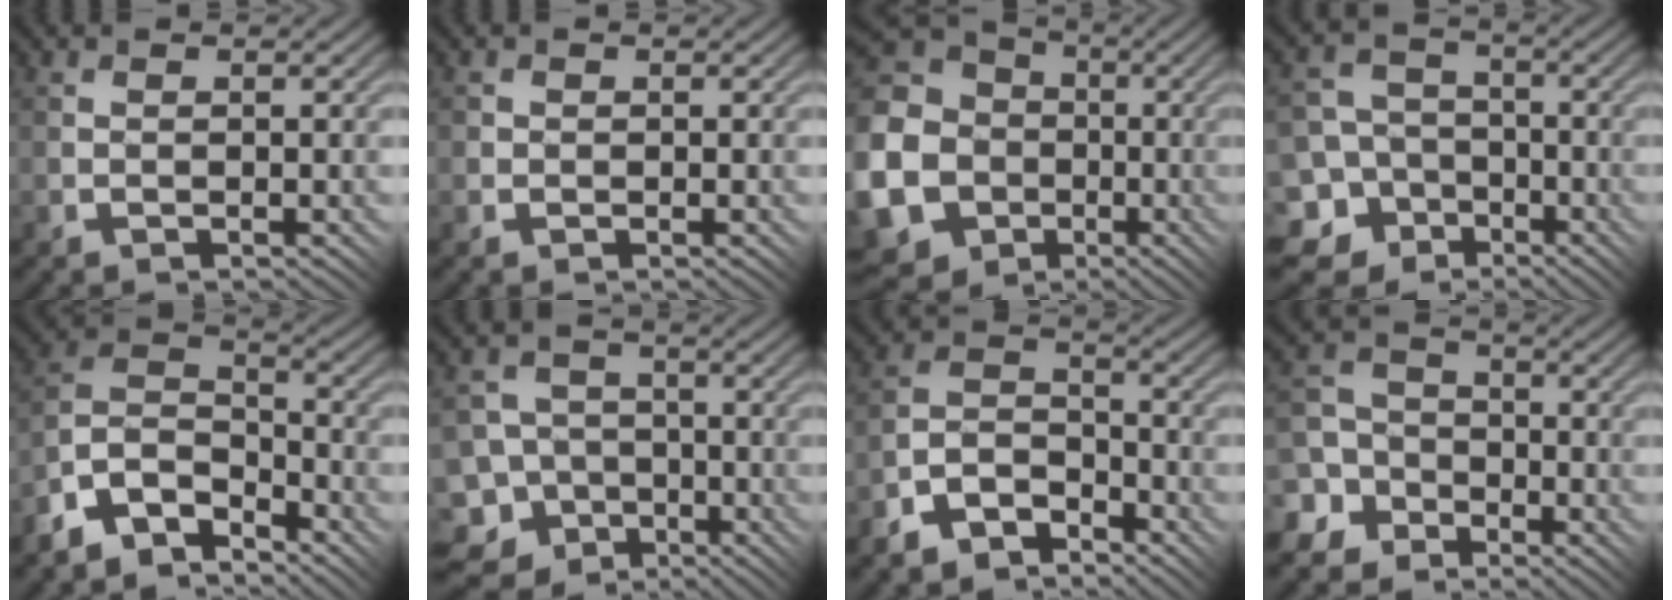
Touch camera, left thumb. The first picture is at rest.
{"total": 1.0, "force": [0.1, 0.9, -0.2], "torque": [0.002, 0.001, 0.000]}
{"total": 23.0, "force": [-5.1, 21.2, 7.3], "torque": [-0.257, -0.021, -0.116]}
{"total": 10.5, "force": [-4.4, 9.2, 2.3], "torque": [-0.096, -0.013, -0.097]}
{"total": 9.0, "force": [-7.1, 4.2, 3.8], "torque": [-0.071, 0.004, -0.152]}
{"total": 11.8, "force": [-7.2, 8.9, 2.6], "torque": [-0.091, -0.020, -0.126]}
{"total": 6.9, "force": [-5.5, 3.4, 2.5], "torque": [-0.050, -0.001, -0.114]}
{"total": 8.3, "force": [-4.1, 7.0, 1.9], "torque": [-0.068, -0.010, -0.102]}